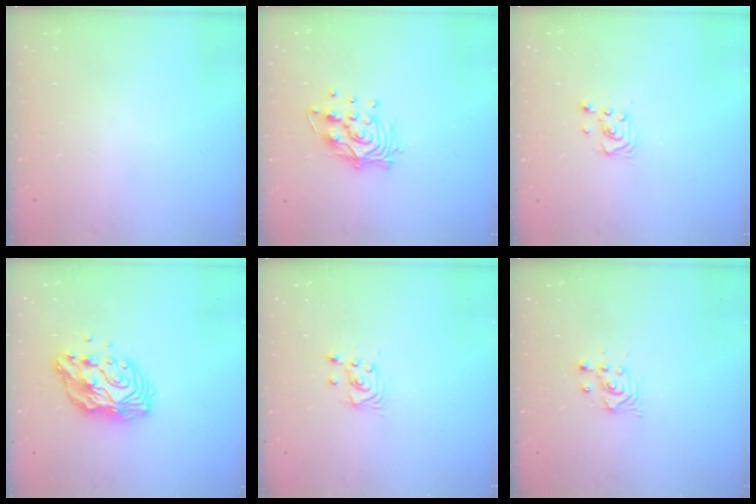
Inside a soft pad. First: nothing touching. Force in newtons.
{"total": 12.4, "press": 12.4, "slide": 1.0}
{"total": 2.9, "press": 2.9, "slide": 0.4}
{"total": 11.3, "press": 11.3, "slide": 1.0}
{"total": 2.5, "press": 2.5, "slide": 0.2}
{"total": 2.5, "press": 2.5, "slide": 0.2}